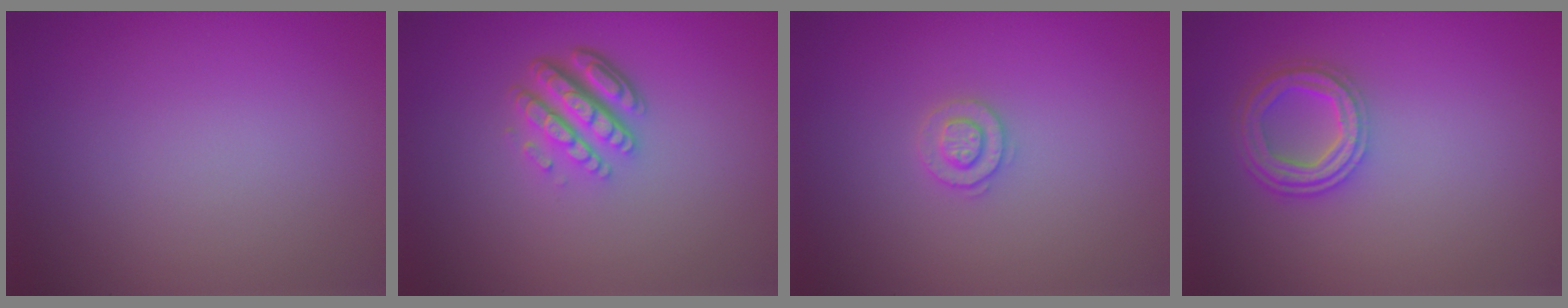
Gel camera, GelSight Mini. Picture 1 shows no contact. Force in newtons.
{"total": 4.9, "press": 3.4, "slide": 3.5}
{"total": 1.8, "press": 1.8, "slide": 0.4}
{"total": 4.1, "press": 3.2, "slide": 2.6}